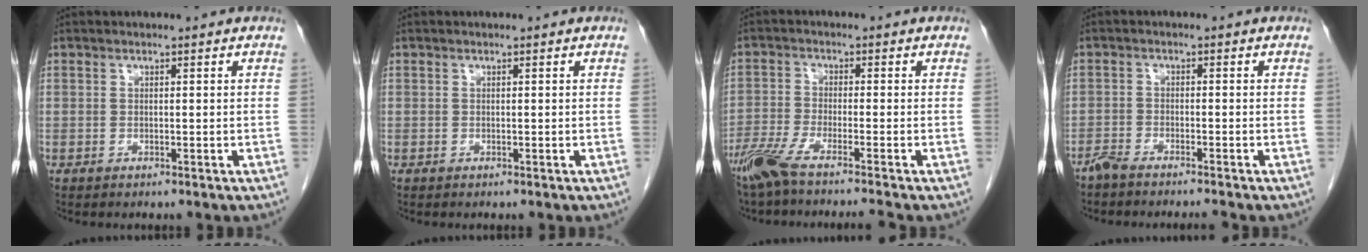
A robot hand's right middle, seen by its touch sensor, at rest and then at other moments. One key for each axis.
{"total": 0.0}
{"total": 8.0, "fx": -6.5, "fy": -0.8, "fz": 4.5, "tx": -0.080, "ty": -0.022, "tz": -0.117}
{"total": 3.8, "fx": -3.5, "fy": -0.2, "fz": 1.5, "tx": -0.022, "ty": -0.006, "tz": -0.061}